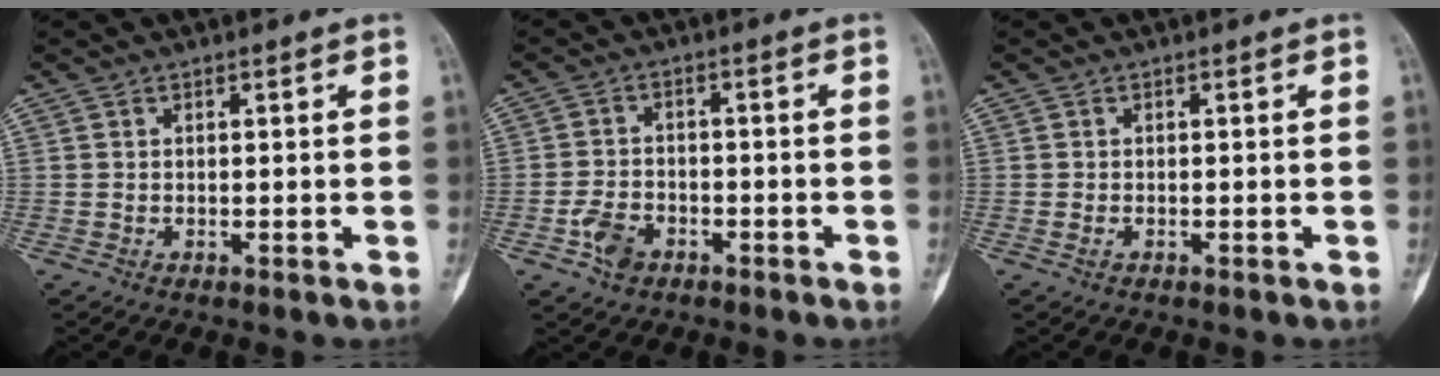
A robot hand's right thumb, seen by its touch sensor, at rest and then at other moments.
{"total": 4.9, "force": [-2.6, 3.2, 2.6], "torque": [-0.044, 0.016, -0.046]}
{"total": 0.7, "force": [-0.4, 0.4, 0.5], "torque": [-0.015, 0.004, -0.004]}